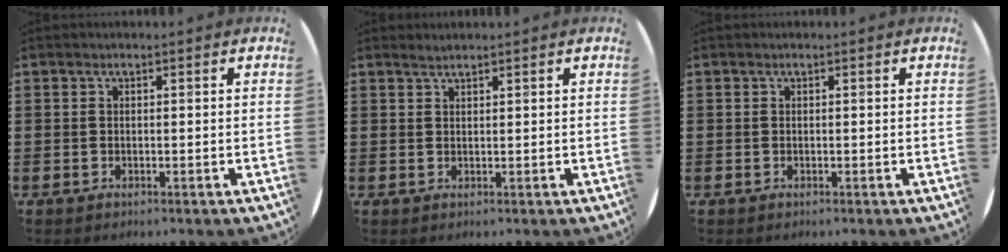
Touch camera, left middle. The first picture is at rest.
{"total": 1.0, "force": [1.0, 0.0, 0.1], "torque": [-0.005, -0.001, 0.019]}
{"total": 0.0}